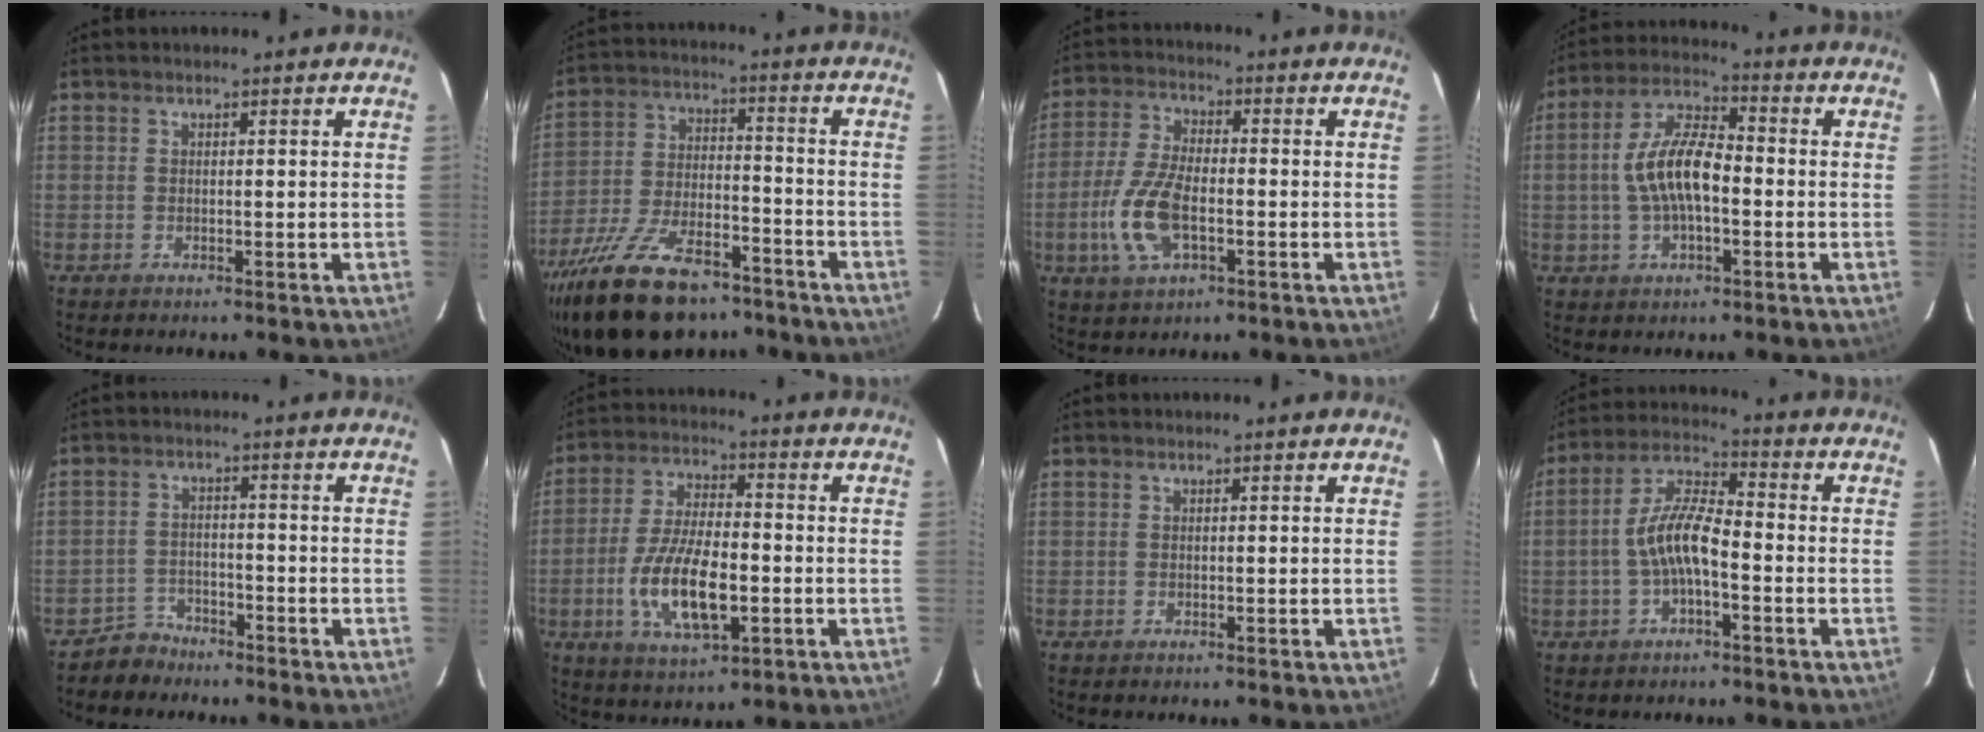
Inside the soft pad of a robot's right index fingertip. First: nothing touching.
{"total": 22.1, "force": [-16.0, 9.5, 11.9], "torque": [-0.244, -0.022, -0.257]}
{"total": 11.0, "force": [-3.2, 4.9, 9.3], "torque": [-0.206, 0.000, -0.060]}
{"total": 10.8, "force": [-1.3, 4.6, 9.7], "torque": [-0.195, 0.015, -0.025]}
{"total": 4.1, "force": [-3.5, 2.1, -0.3], "torque": [-0.003, 0.015, -0.064]}
{"total": 13.7, "force": [-3.7, 5.4, 12.0], "torque": [-0.245, -0.008, -0.063]}
{"total": 0.0}
{"total": 8.8, "force": [-2.4, 2.8, 8.0], "torque": [-0.170, 0.015, -0.045]}